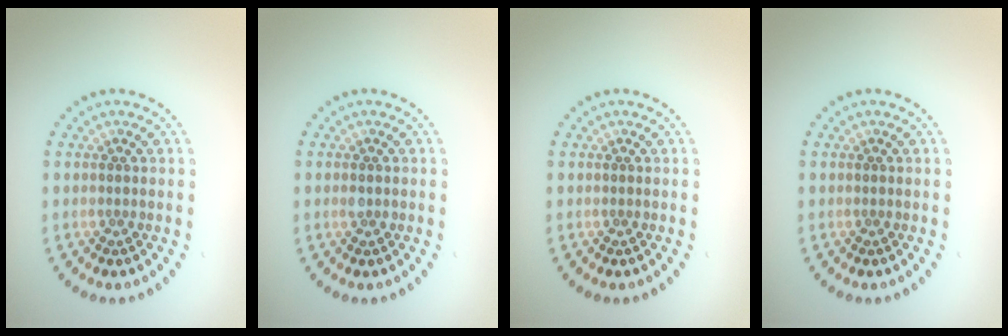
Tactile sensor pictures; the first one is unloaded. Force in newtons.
{"total": 0.8, "press": 0.8, "slide": 0.1}
{"total": 0.0}
{"total": 0.0}